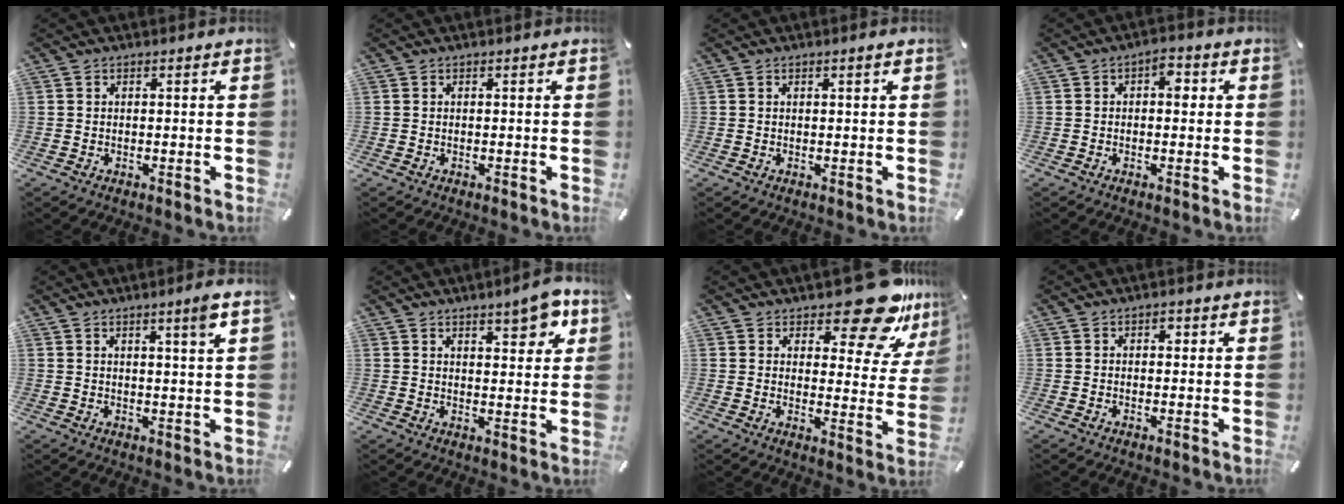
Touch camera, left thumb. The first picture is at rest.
{"total": 0.0}
{"total": 1.0, "force": [0.4, 0.2, 0.9], "torque": [-0.017, 0.001, 0.006]}
{"total": 3.7, "force": [0.2, 2.3, 2.9], "torque": [-0.035, 0.004, -0.005]}
{"total": 4.4, "force": [2.4, 0.0, 3.7], "torque": [-0.067, -0.006, 0.038]}
{"total": 7.4, "force": [5.0, 2.9, 4.6], "torque": [-0.054, -0.026, 0.080]}
{"total": 16.1, "force": [12.1, 5.9, 8.9], "torque": [-0.107, -0.092, 0.199]}
{"total": 1.3, "force": [0.3, 1.1, 0.8], "torque": [-0.009, 0.004, 0.002]}